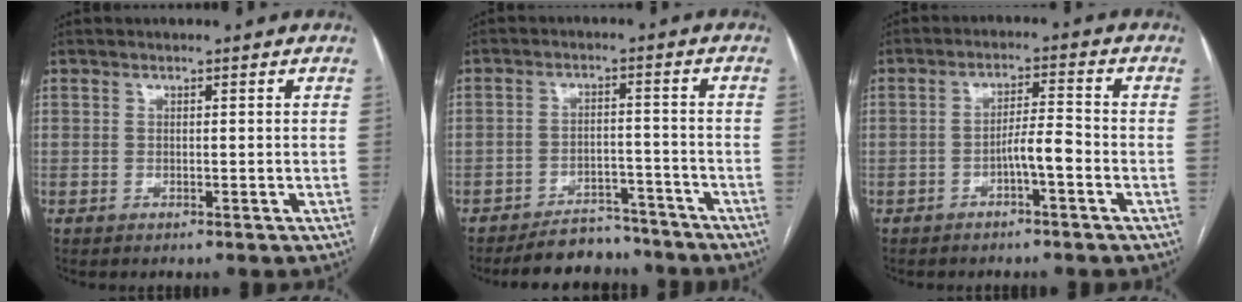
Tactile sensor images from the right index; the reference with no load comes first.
{"total": 8.0, "force": [-7.4, 3.0, 1.1], "torque": [-0.007, 0.014, -0.111]}
{"total": 4.2, "force": [-1.9, 0.4, 3.7], "torque": [-0.061, 0.009, -0.032]}